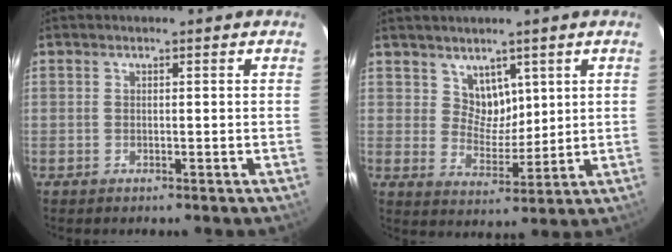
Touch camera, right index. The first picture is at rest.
{"total": 5.5, "force": [3.3, 4.0, 1.8], "torque": [-0.021, 0.001, 0.066]}